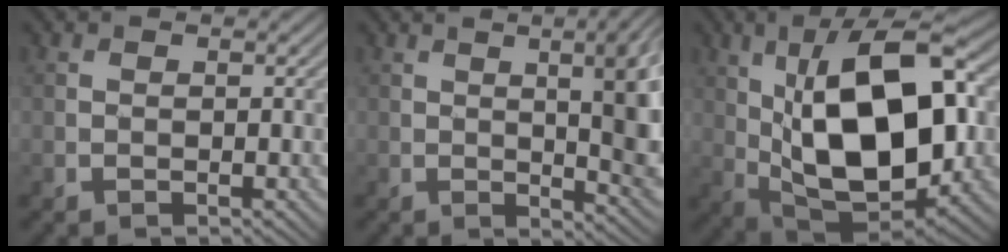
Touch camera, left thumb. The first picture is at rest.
{"total": 12.6, "force": [2.5, 4.1, 11.6], "torque": [-0.130, 0.028, 0.036]}
{"total": 17.6, "force": [1.9, 8.5, 15.3], "torque": [-0.263, 0.006, 0.024]}